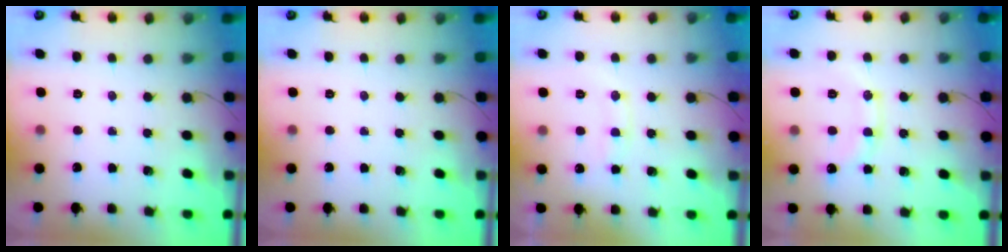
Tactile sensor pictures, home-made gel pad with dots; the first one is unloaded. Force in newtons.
{"total": 0.0}
{"total": 10.1, "press": 10.0, "slide": 1.0}
{"total": 11.6, "press": 11.5, "slide": 1.1}